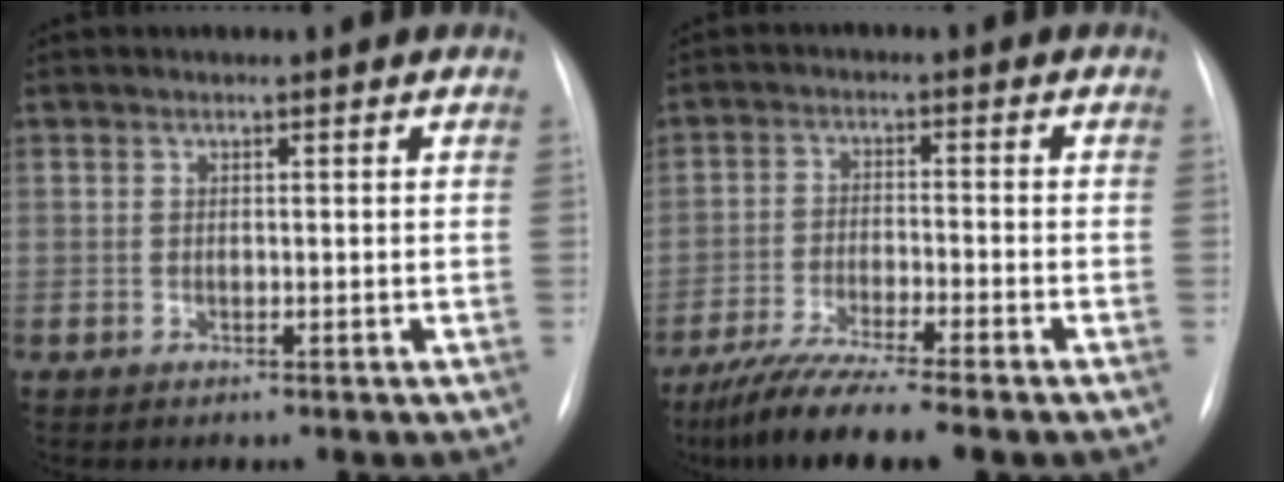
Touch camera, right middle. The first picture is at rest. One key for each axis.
{"total": 9.3, "fx": -7.4, "fy": -0.2, "fz": 5.7, "tx": -0.099, "ty": -0.030, "tz": -0.127}